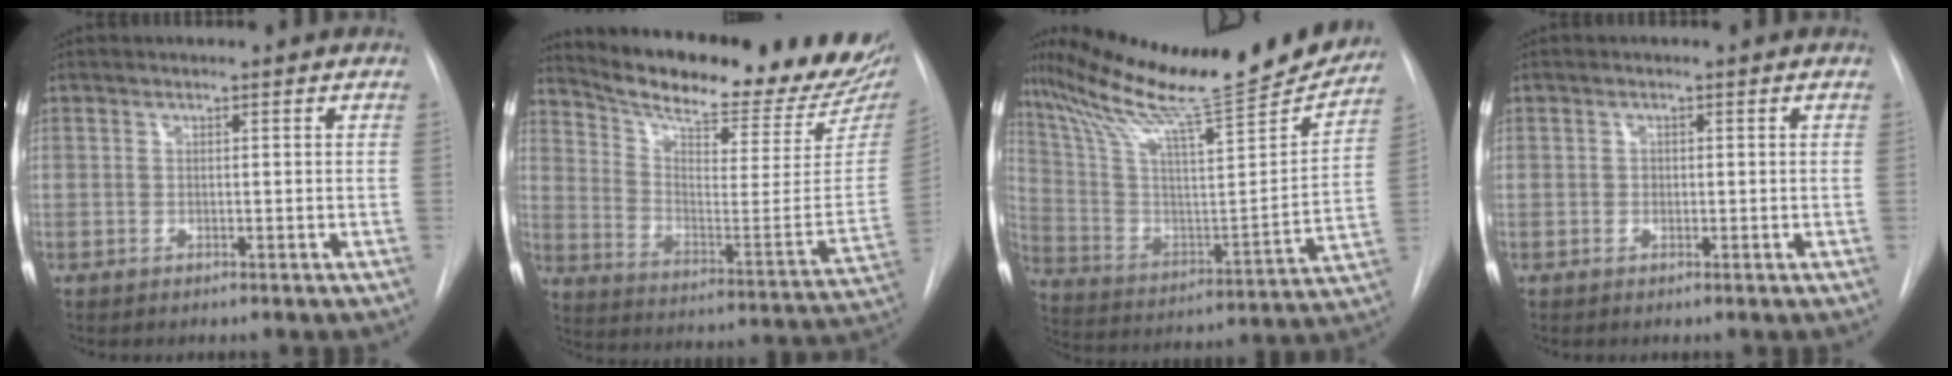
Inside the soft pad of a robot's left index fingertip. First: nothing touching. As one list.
[{"total": 26.7, "force": [23.4, 5.2, 11.9], "torque": [-0.191, -0.072, 0.312]}, {"total": 28.3, "force": [24.6, 2.4, 13.9], "torque": [-0.243, -0.045, 0.366]}, {"total": 0.7, "force": [-0.1, 0.6, 0.3], "torque": [-0.002, 0.002, -0.002]}]